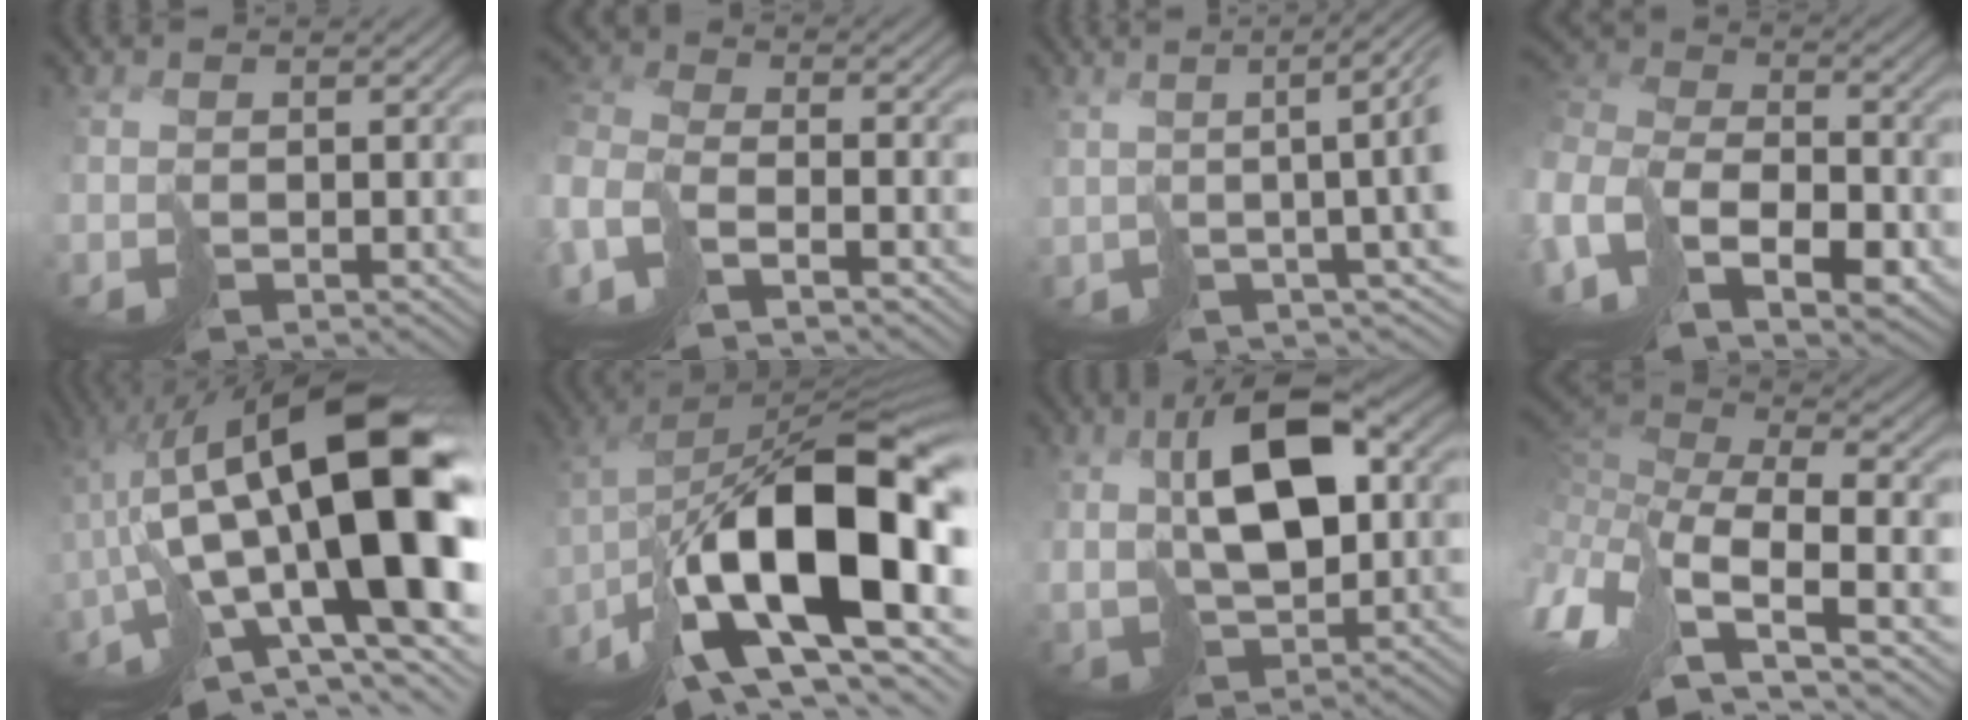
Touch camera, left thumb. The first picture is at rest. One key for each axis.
{"total": 7.2, "fx": -5.1, "fy": 2.4, "fz": 4.5, "tx": -0.123, "ty": -0.007, "tz": -0.108}
{"total": 8.9, "fx": 1.7, "fy": 1.1, "fz": 8.6, "tx": -0.124, "ty": 0.012, "tz": 0.037}
{"total": 12.0, "fx": -4.8, "fy": 6.9, "fz": 8.6, "tx": -0.240, "ty": -0.013, "tz": -0.073}
{"total": 20.5, "fx": -0.5, "fy": 8.0, "fz": 18.8, "tx": -0.292, "ty": 0.007, "tz": -0.004}
{"total": 19.7, "fx": -5.4, "fy": 8.2, "fz": 17.1, "tx": -0.289, "ty": -0.010, "tz": -0.074}
{"total": 12.2, "fx": 3.2, "fy": 6.1, "fz": 10.1, "tx": -0.204, "ty": 0.007, "tz": 0.072}
{"total": 14.1, "fx": -5.1, "fy": 5.5, "fz": 12.0, "tx": -0.320, "ty": -0.020, "tz": -0.048}